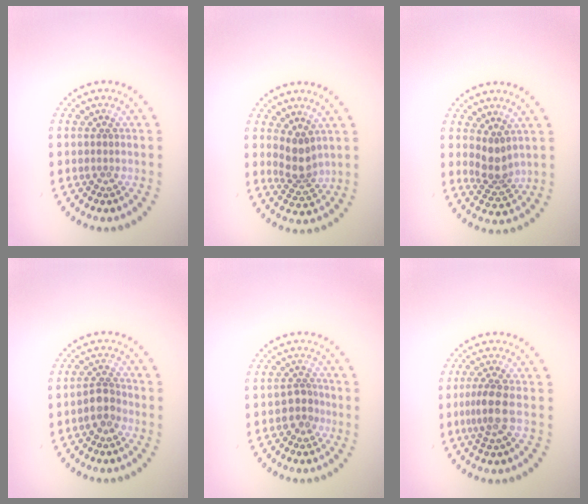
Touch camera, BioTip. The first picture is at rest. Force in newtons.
{"total": 2.7, "press": 2.1, "slide": 1.8}
{"total": 2.6, "press": 2.1, "slide": 1.6}
{"total": 2.3, "press": 1.9, "slide": 1.2}
{"total": 1.9, "press": 1.5, "slide": 1.2}
{"total": 2.7, "press": 2.3, "slide": 1.4}